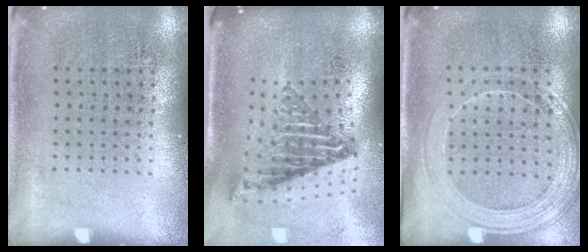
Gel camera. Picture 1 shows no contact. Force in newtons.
{"total": 2.5, "press": 1.6, "slide": 1.9}
{"total": 1.5, "press": 1.4, "slide": 0.3}